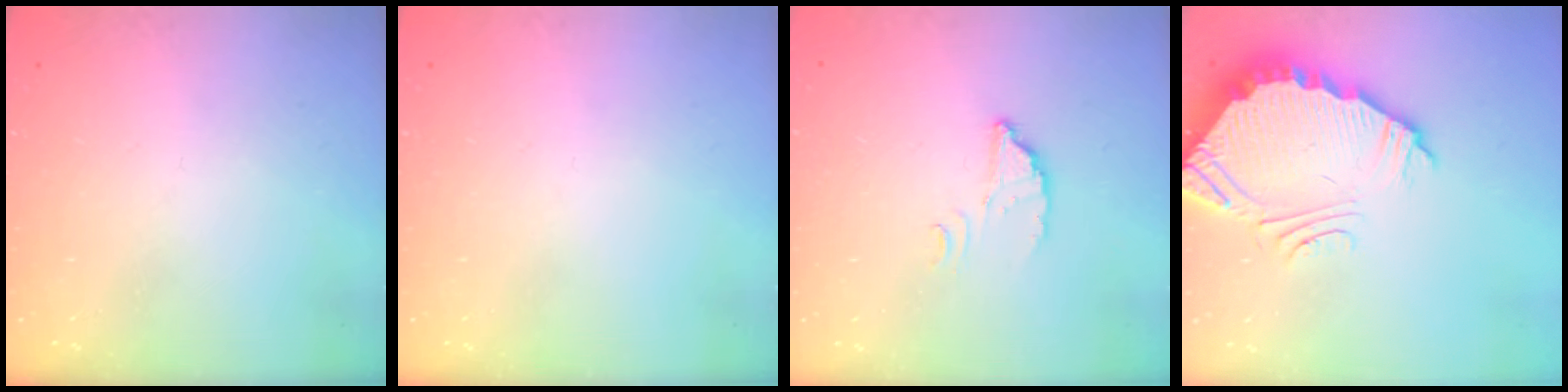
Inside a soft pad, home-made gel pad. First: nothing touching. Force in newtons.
{"total": 0.0}
{"total": 2.6, "press": 2.6, "slide": 0.1}
{"total": 5.8, "press": 5.8, "slide": 0.5}